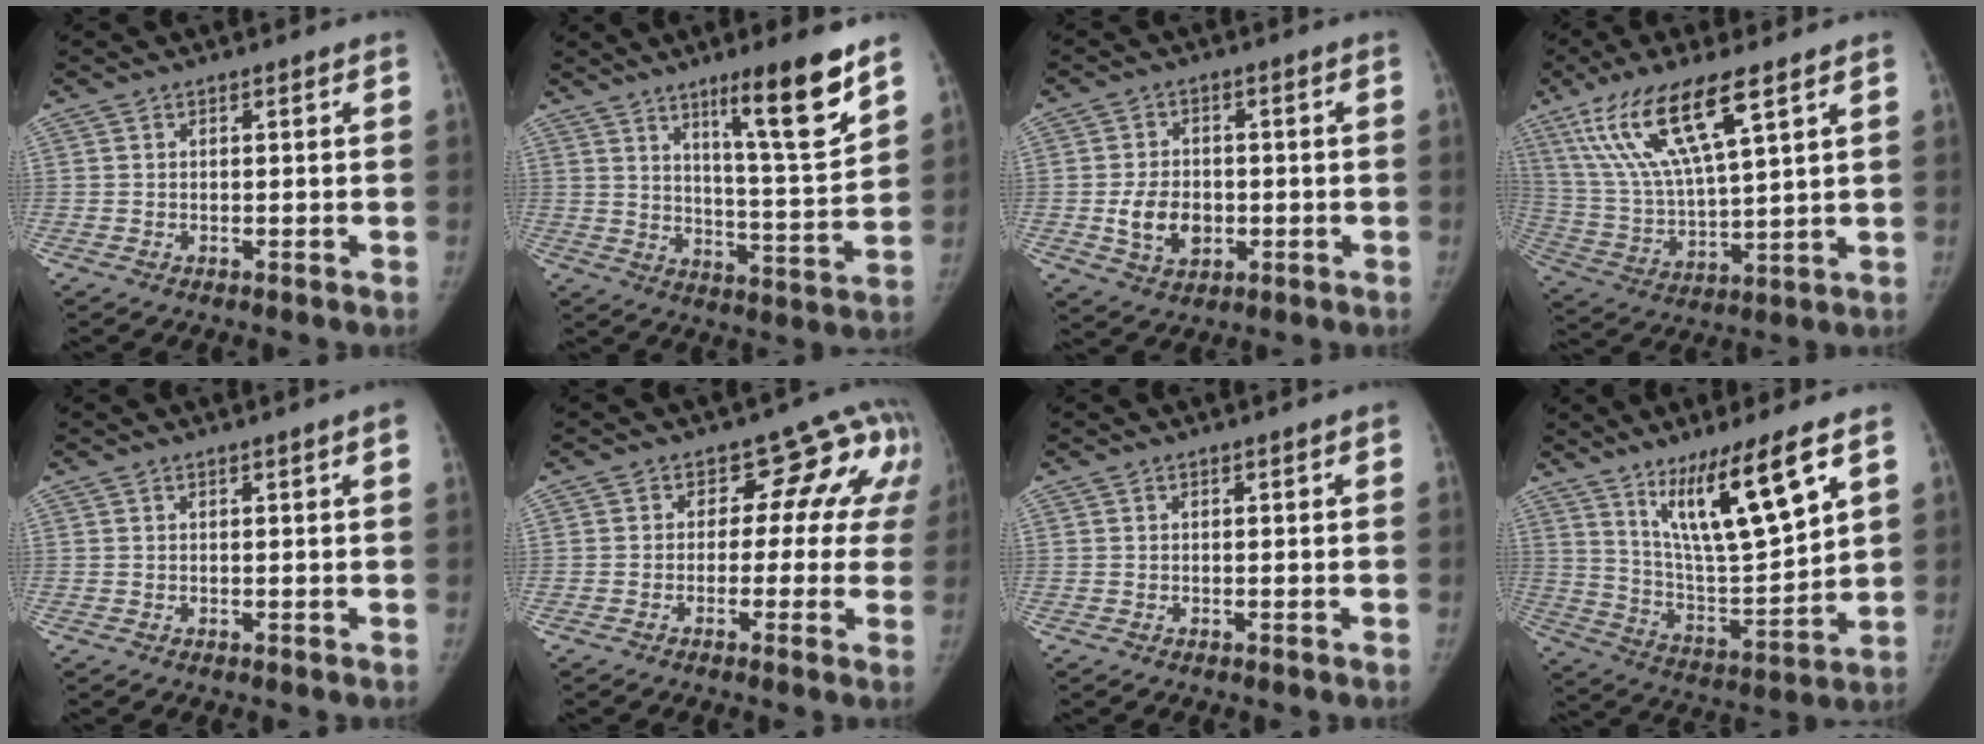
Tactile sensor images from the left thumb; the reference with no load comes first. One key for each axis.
{"total": 15.0, "fx": 9.4, "fy": 1.4, "fz": 11.6, "tx": -0.162, "ty": -0.069, "tz": 0.152}
{"total": 7.8, "fx": -1.3, "fy": 5.9, "fz": 5.0, "tx": -0.069, "ty": 0.003, "tz": -0.016}
{"total": 17.6, "fx": 9.4, "fy": 4.2, "fz": 14.2, "tx": -0.290, "ty": -0.029, "tz": 0.188}
{"total": 2.3, "fx": 1.2, "fy": 0.0, "fz": 2.0, "tx": -0.028, "ty": -0.001, "tz": 0.015}
{"total": 9.9, "fx": 2.4, "fy": 7.8, "fz": 5.5, "tx": 0.000, "ty": 0.013, "tz": 0.012}
{"total": 1.1, "fx": 0.5, "fy": 0.3, "fz": 1.0, "tx": -0.012, "ty": 0.002, "tz": 0.007}
{"total": 17.3, "fx": 9.6, "fy": 3.0, "fz": 14.1, "tx": -0.231, "ty": -0.061, "tz": 0.185}